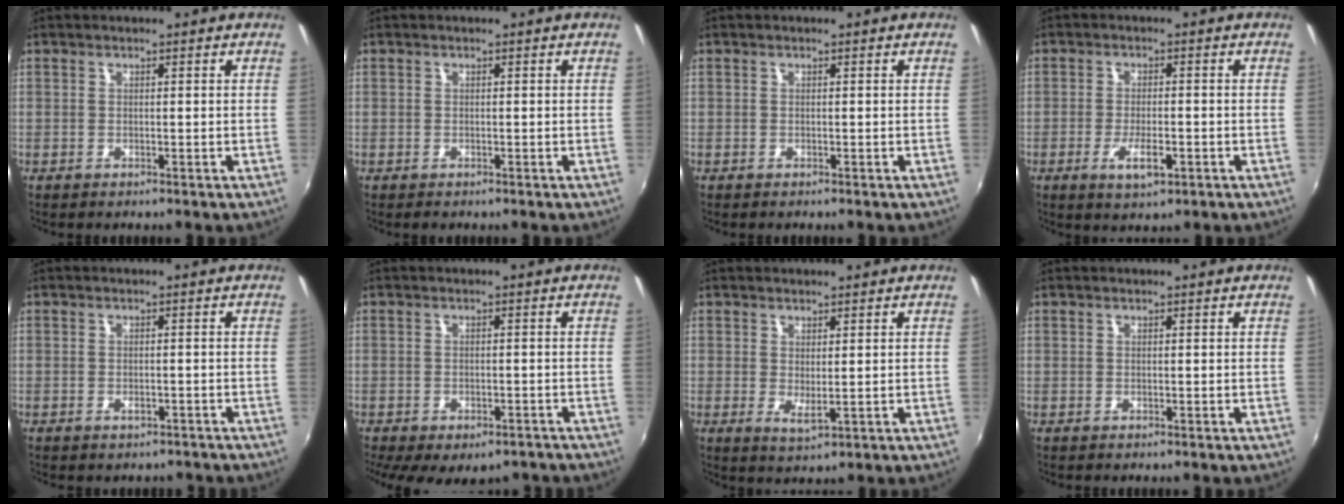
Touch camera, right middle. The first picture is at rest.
{"total": 0.8, "force": [-0.6, 0.5, 0.1], "torque": [-0.003, -0.001, -0.010]}
{"total": 0.0}
{"total": 5.2, "force": [-2.3, 1.6, 4.3], "torque": [-0.091, -0.009, -0.036]}
{"total": 2.5, "force": [-1.9, 1.2, 1.0], "torque": [-0.017, -0.003, -0.023]}
{"total": 11.9, "force": [-8.7, 5.2, 6.3], "torque": [-0.131, -0.032, -0.111]}
{"total": 2.5, "force": [0.3, 0.6, 2.4], "torque": [-0.041, -0.008, 0.009]}
{"total": 0.0}